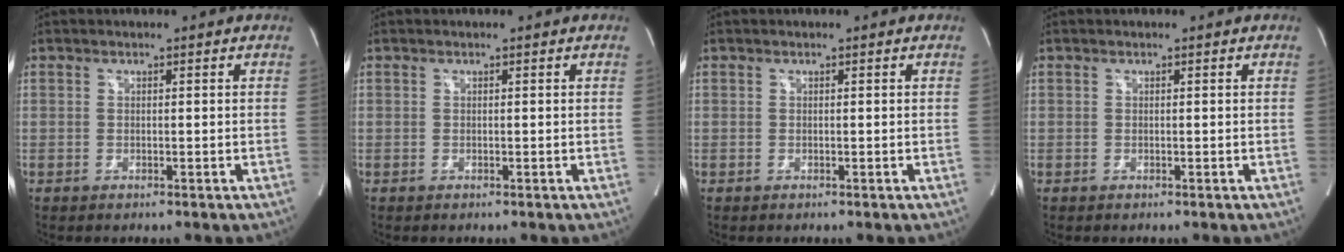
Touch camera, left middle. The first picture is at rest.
{"total": 0.0}
{"total": 0.0}
{"total": 0.0}